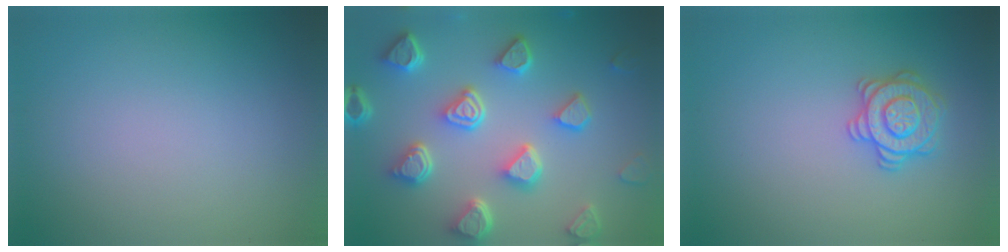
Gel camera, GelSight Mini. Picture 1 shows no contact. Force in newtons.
{"total": 6.8, "press": 5.4, "slide": 4.2}
{"total": 2.9, "press": 2.9, "slide": 0.1}